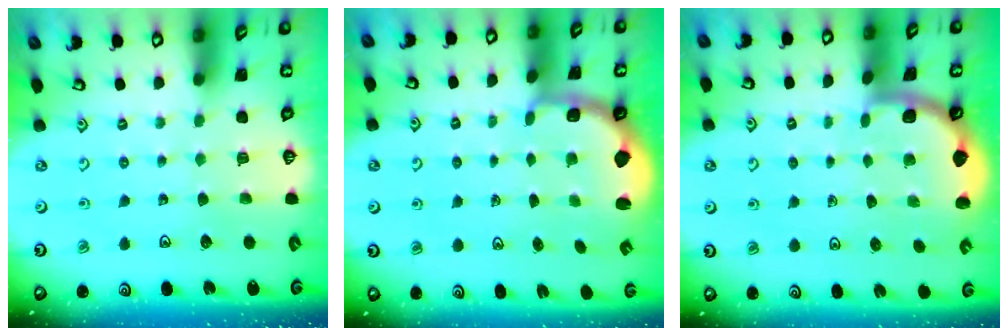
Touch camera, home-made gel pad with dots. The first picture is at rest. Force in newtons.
{"total": 2.5, "press": 1.1, "slide": 2.2}
{"total": 1.9, "press": 1.9, "slide": 0.0}